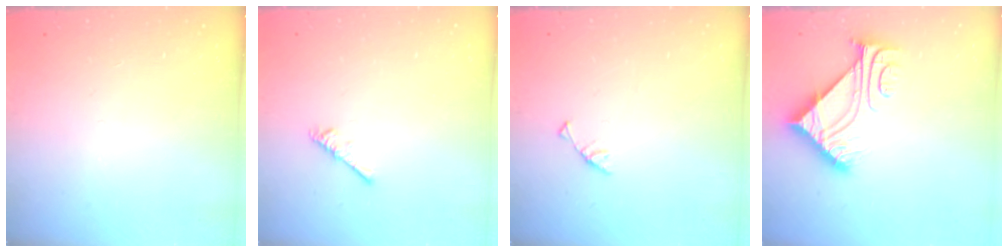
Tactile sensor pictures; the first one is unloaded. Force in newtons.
{"total": 2.2, "press": 2.1, "slide": 0.5}
{"total": 3.0, "press": 3.0, "slide": 0.3}
{"total": 7.5, "press": 7.5, "slide": 0.5}